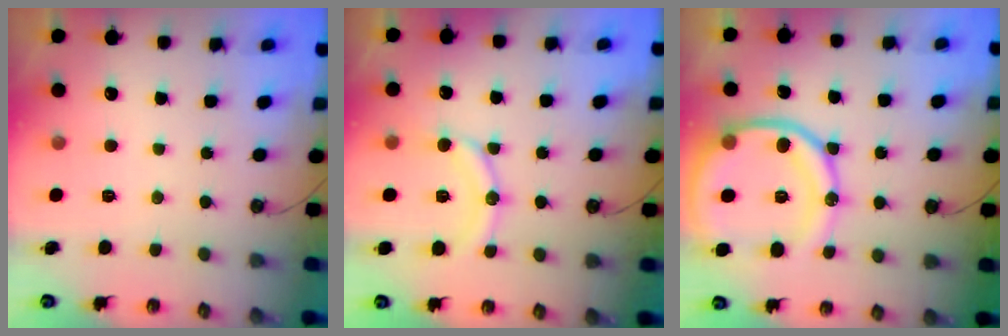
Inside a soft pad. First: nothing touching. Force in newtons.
{"total": 12.0, "press": 11.7, "slide": 2.6}
{"total": 19.1, "press": 19.0, "slide": 2.2}